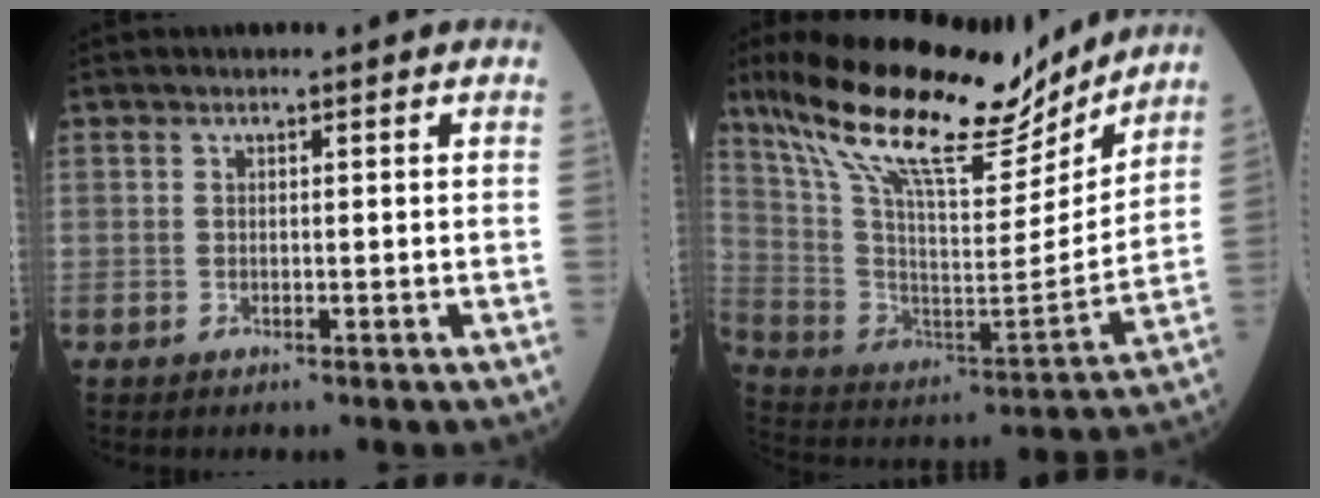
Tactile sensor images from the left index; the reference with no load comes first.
{"total": 23.6, "force": [18.5, 5.9, 13.5], "torque": [-0.246, -0.002, 0.313]}